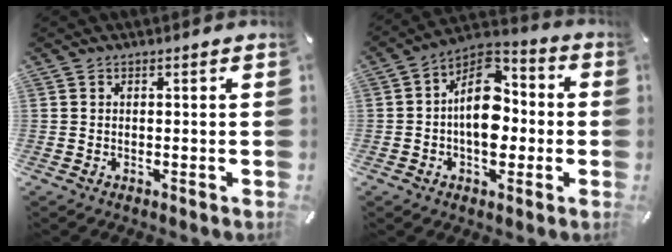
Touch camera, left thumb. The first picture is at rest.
{"total": 13.8, "force": [-1.0, 9.6, 9.8], "torque": [-0.166, 0.004, -0.020]}